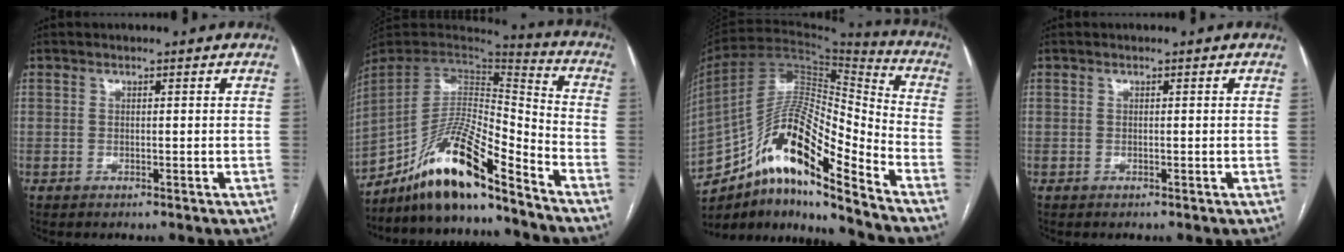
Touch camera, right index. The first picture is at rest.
{"total": 16.5, "force": [-13.0, 1.8, 10.0], "torque": [-0.179, 0.016, -0.233]}
{"total": 19.1, "force": [-12.5, 2.8, 14.1], "torque": [-0.264, 0.021, -0.221]}
{"total": 0.0}